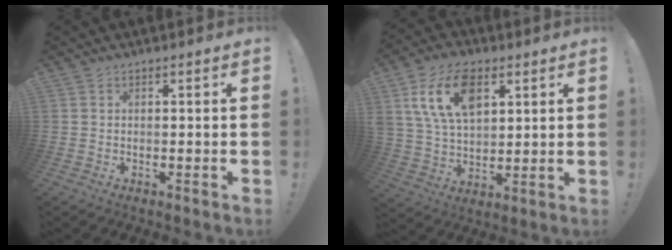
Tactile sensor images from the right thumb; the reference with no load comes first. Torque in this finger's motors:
{"motor_torque": [1.89, 1.97, 1.26, 0.43, 0.16]}